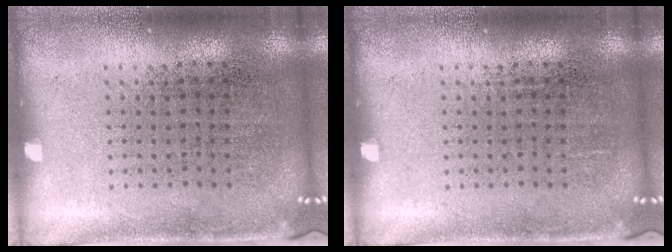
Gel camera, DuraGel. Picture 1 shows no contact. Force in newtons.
{"total": 0.0}